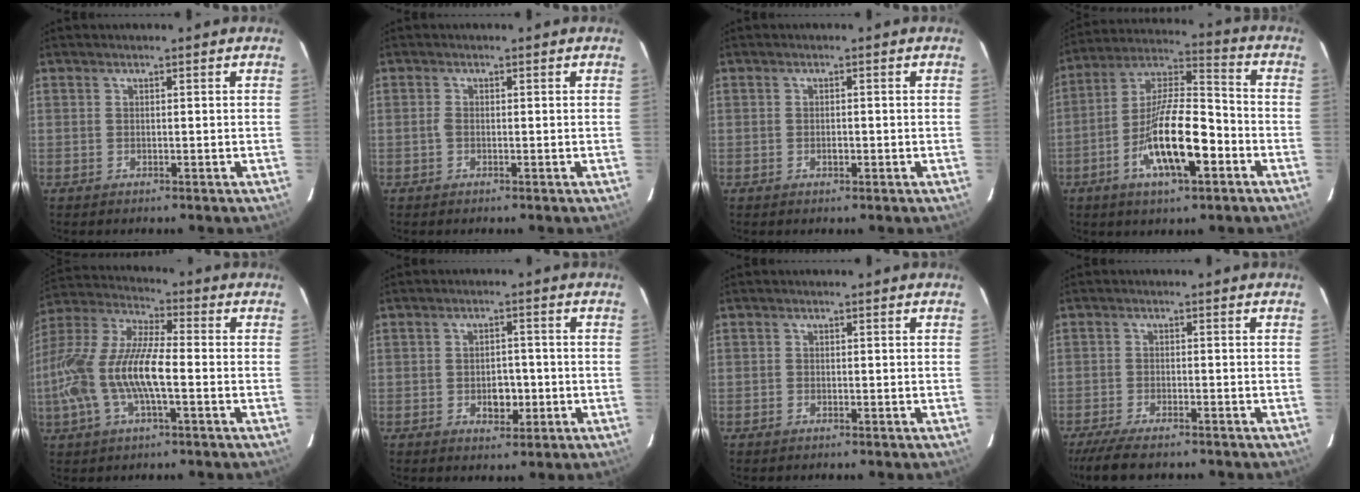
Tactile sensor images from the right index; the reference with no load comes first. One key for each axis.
{"total": 1.0, "fx": -0.3, "fy": 0.6, "fz": 0.7, "tx": -0.015, "ty": 0.002, "tz": -0.007}
{"total": 1.1, "fx": -0.4, "fy": 0.8, "fz": 0.7, "tx": -0.011, "ty": 0.001, "tz": -0.006}
{"total": 16.1, "fx": -6.2, "fy": 5.0, "fz": 14.0, "tx": -0.265, "ty": 0.000, "tz": -0.113}
{"total": 17.5, "fx": -3.9, "fy": 5.5, "fz": 16.2, "tx": -0.332, "ty": -0.002, "tz": -0.079}
{"total": 4.4, "fx": -1.2, "fy": 3.0, "fz": 2.9, "tx": -0.050, "ty": 0.002, "tz": -0.011}
{"total": 0.8, "fx": -0.6, "fy": 0.5, "fz": 0.2, "tx": -0.004, "ty": 0.002, "tz": -0.012}
{"total": 9.0, "fx": -7.6, "fy": 1.9, "fz": 4.5, "tx": -0.111, "ty": -0.029, "tz": -0.132}